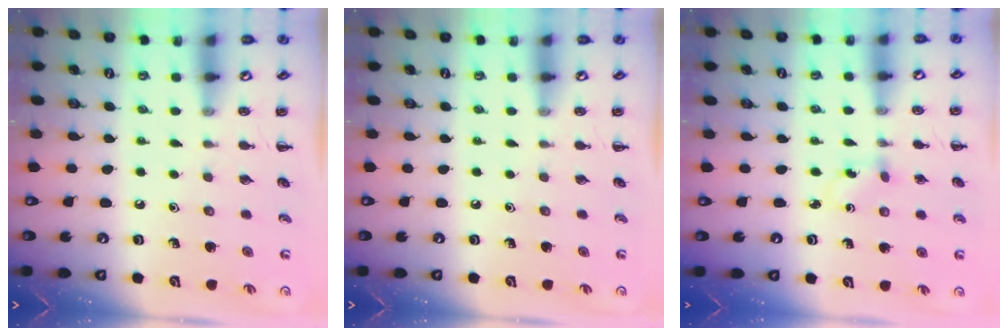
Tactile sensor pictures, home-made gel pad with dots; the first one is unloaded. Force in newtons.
{"total": 0.0}
{"total": 1.6, "press": 1.4, "slide": 0.7}